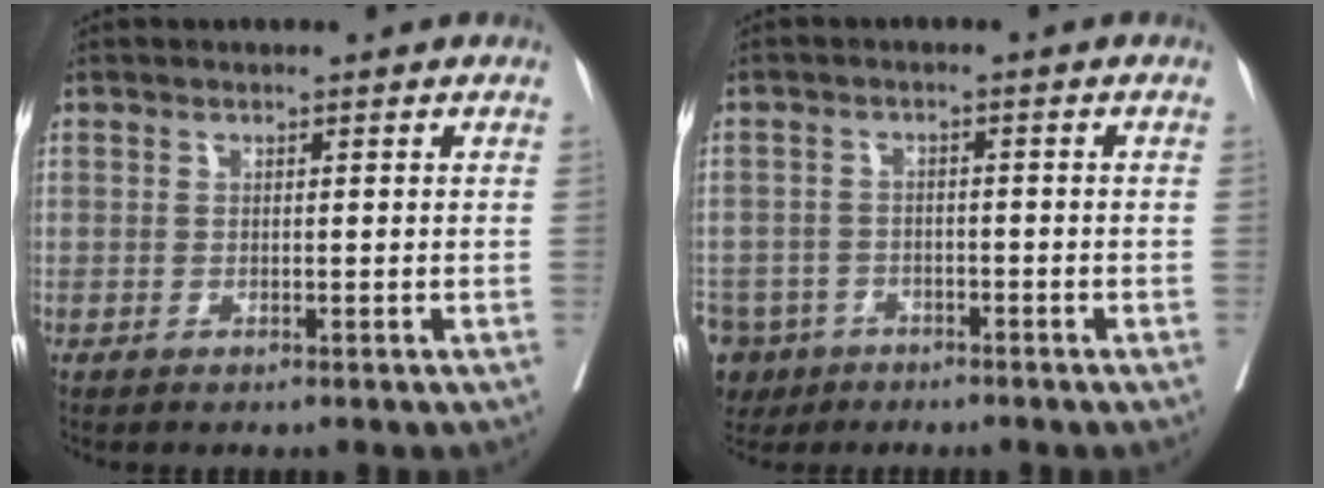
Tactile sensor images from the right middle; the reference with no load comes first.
{"total": 10.4, "force": [-6.4, 7.9, 2.5], "torque": [-0.084, -0.007, -0.102]}